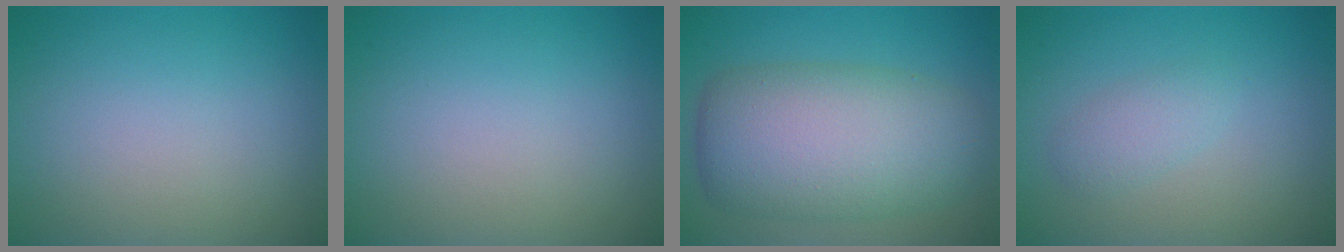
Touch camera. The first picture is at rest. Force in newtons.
{"total": 0.0}
{"total": 9.7, "press": 9.7, "slide": 0.5}
{"total": 1.8, "press": 1.8, "slide": 0.2}